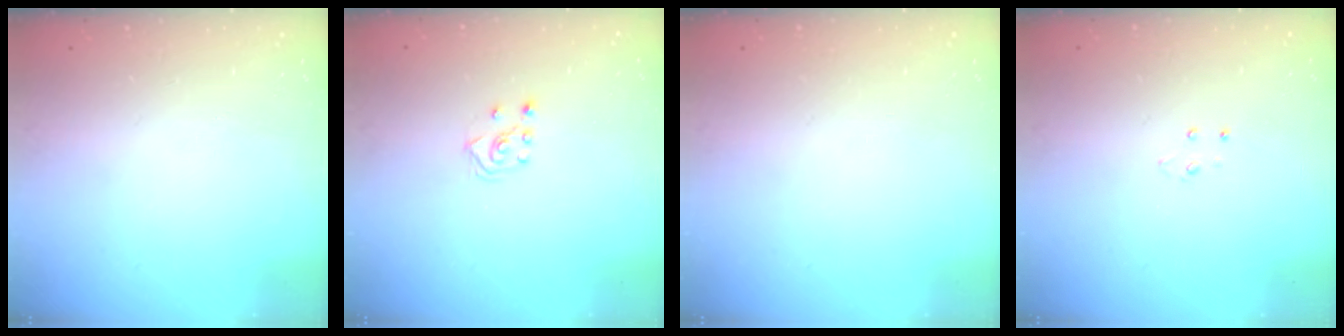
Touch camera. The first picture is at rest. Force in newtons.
{"total": 3.5, "press": 3.4, "slide": 0.9}
{"total": 0.0}
{"total": 3.2, "press": 3.2, "slide": 0.4}